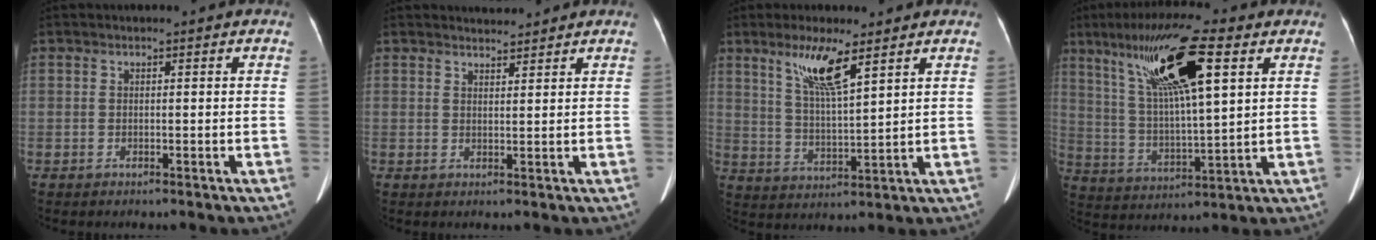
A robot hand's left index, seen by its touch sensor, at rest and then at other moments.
{"total": 2.3, "force": [2.3, 0.3, 0.1], "torque": [-0.005, 0.003, 0.039]}
{"total": 7.8, "force": [4.8, 0.7, 6.2], "torque": [-0.124, -0.005, 0.095]}
{"total": 16.9, "force": [7.9, 2.2, 14.8], "torque": [-0.279, 0.021, 0.141]}